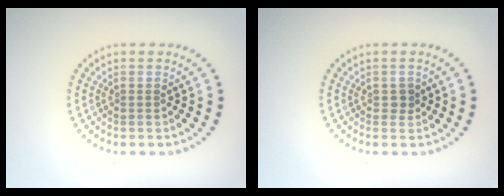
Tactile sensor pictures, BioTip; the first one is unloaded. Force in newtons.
{"total": 1.0, "press": 0.9, "slide": 0.3}